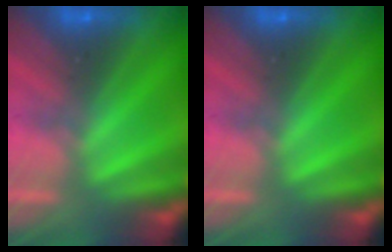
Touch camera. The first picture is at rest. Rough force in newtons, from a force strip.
{"total": 0.0}